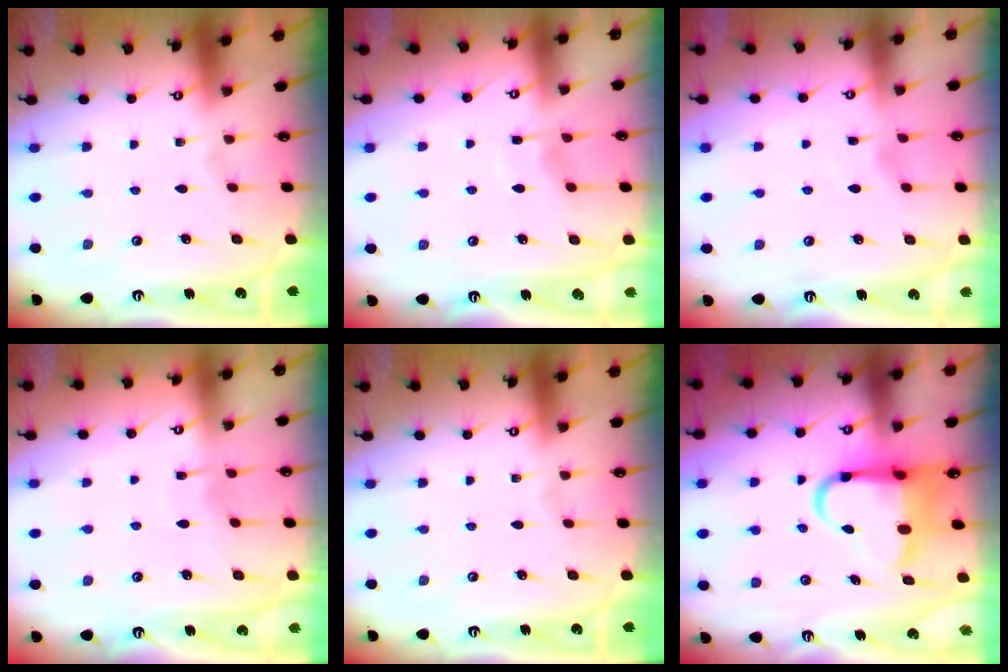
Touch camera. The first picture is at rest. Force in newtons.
{"total": 3.8, "press": 3.8, "slide": 0.5}
{"total": 2.1, "press": 2.1, "slide": 0.3}
{"total": 5.7, "press": 5.6, "slide": 0.6}
{"total": 0.0}
{"total": 8.8, "press": 8.3, "slide": 2.9}